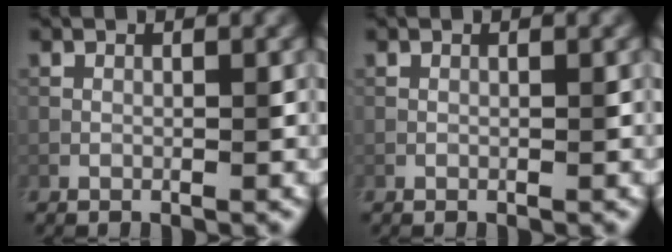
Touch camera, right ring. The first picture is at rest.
{"total": 0.0}